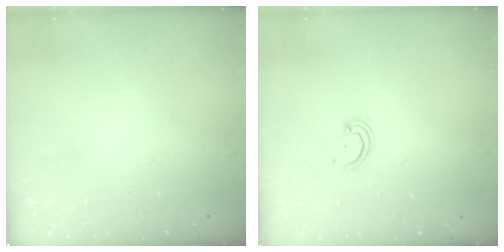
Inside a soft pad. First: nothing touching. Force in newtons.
{"total": 2.6, "press": 2.6, "slide": 0.3}